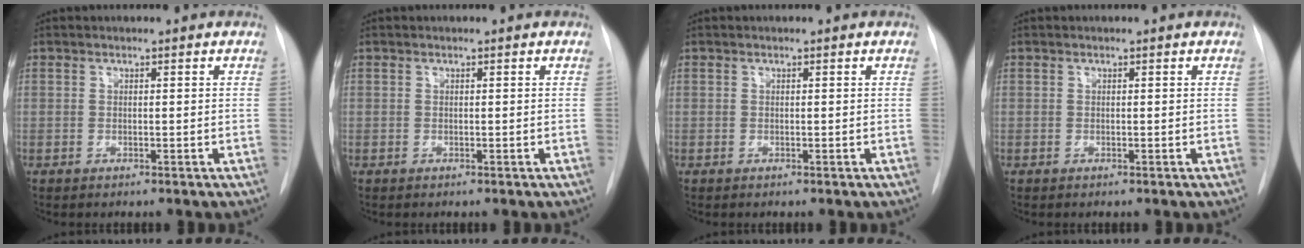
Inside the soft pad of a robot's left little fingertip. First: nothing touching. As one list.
[{"total": 0.0}, {"total": 0.0}, {"total": 0.0}]